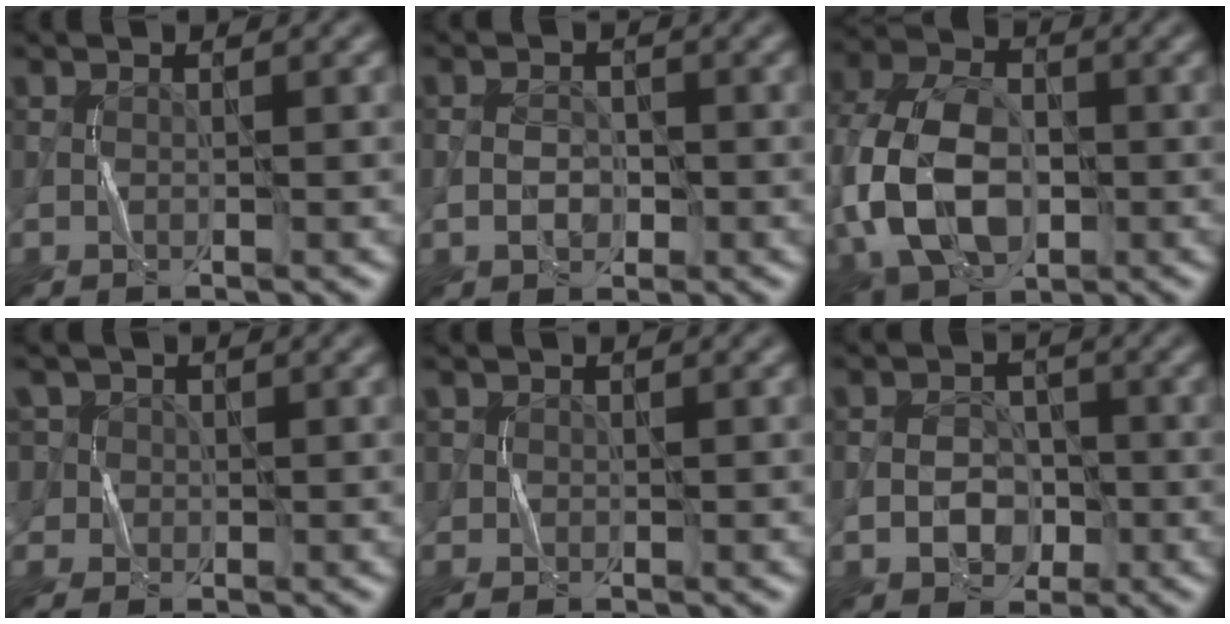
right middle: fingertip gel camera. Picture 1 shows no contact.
{"total": 2.1, "force": [-0.5, 1.5, 1.3], "torque": [-0.022, 0.002, -0.012]}
{"total": 11.5, "force": [-1.9, 7.7, 8.4], "torque": [-0.196, -0.002, -0.050]}
{"total": 5.5, "force": [1.8, 4.8, 2.0], "torque": [-0.049, 0.029, 0.011]}
{"total": 1.1, "force": [0.2, 1.1, 0.0], "torque": [0.011, -0.002, 0.001]}
{"total": 3.5, "force": [-1.2, 2.7, 1.9], "torque": [-0.025, 0.002, -0.024]}